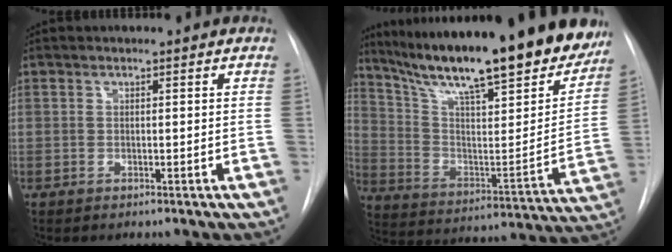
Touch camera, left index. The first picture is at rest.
{"total": 28.1, "force": [23.1, 4.7, 15.4], "torque": [-0.251, -0.040, 0.333]}